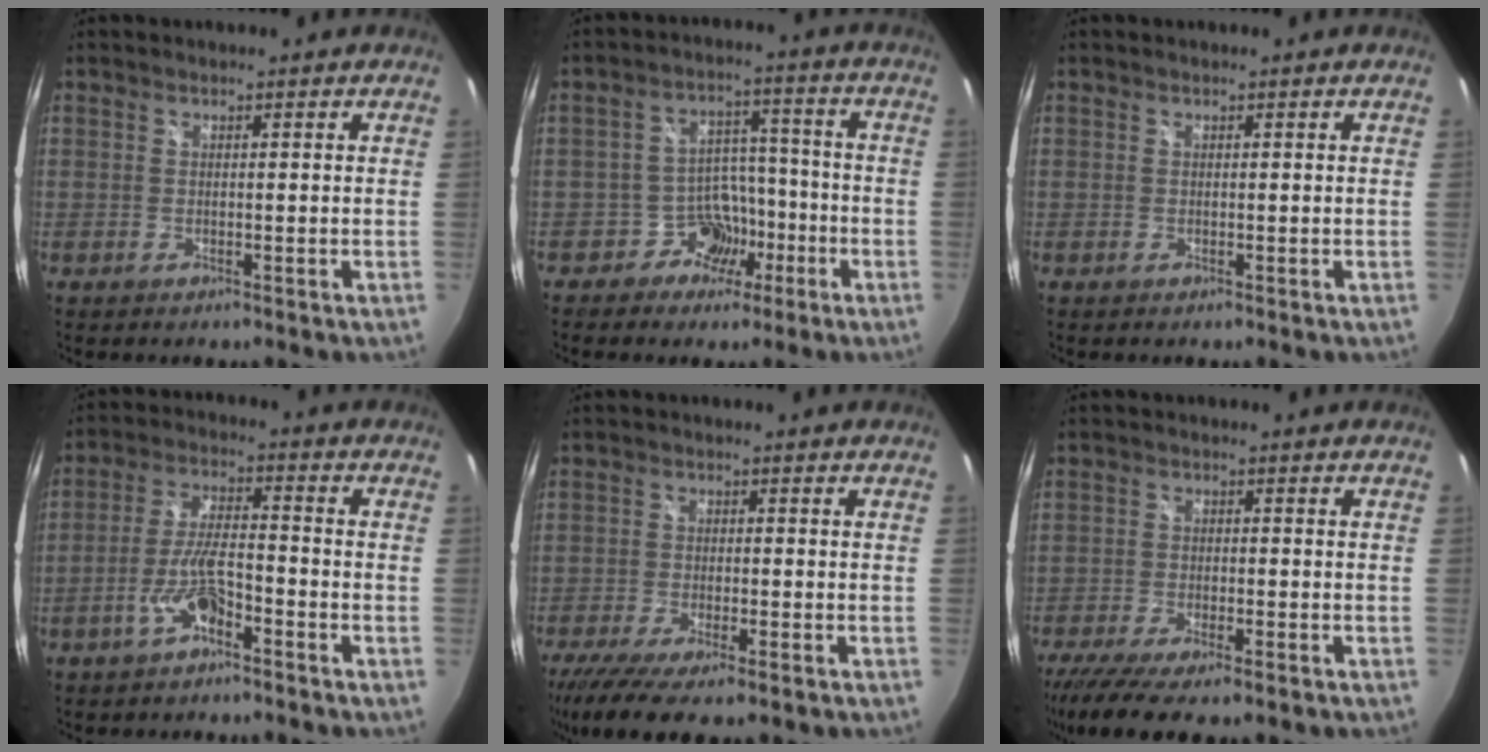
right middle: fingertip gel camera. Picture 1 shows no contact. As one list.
[{"total": 7.3, "force": [-4.3, 5.8, 1.4], "torque": [-0.023, 0.035, -0.065]}, {"total": 0.0}, {"total": 6.9, "force": [-4.1, 1.8, 5.3], "torque": [-0.115, 0.006, -0.073]}, {"total": 11.3, "force": [-8.1, 2.7, 7.4], "torque": [-0.165, -0.052, -0.137]}, {"total": 11.1, "force": [-8.3, 2.4, 6.9], "torque": [-0.155, -0.048, -0.140]}]